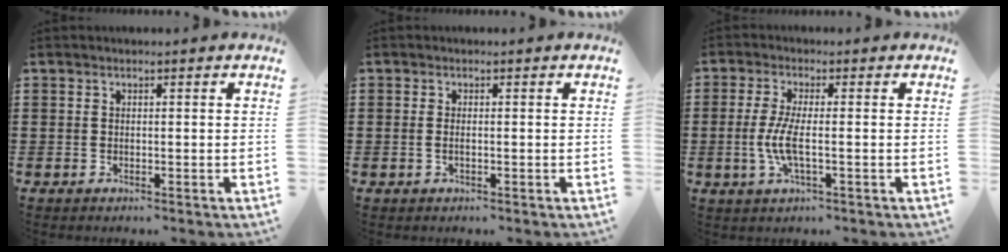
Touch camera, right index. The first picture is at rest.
{"total": 0.9, "force": [-0.2, 0.2, 0.9], "torque": [-0.019, -0.002, -0.003]}
{"total": 5.6, "force": [-0.9, 1.3, 5.3], "torque": [-0.130, -0.010, -0.028]}